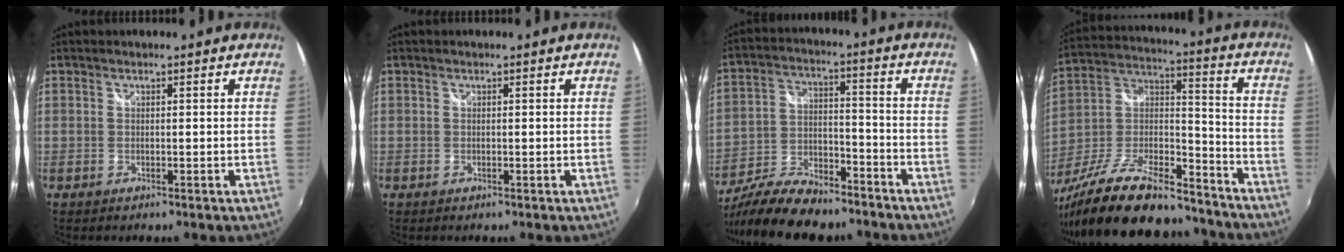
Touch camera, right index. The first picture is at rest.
{"total": 0.0}
{"total": 18.4, "force": [-14.7, 6.2, 9.2], "torque": [-0.185, -0.015, -0.246]}
{"total": 26.7, "force": [-20.1, 9.1, 15.1], "torque": [-0.288, -0.005, -0.313]}